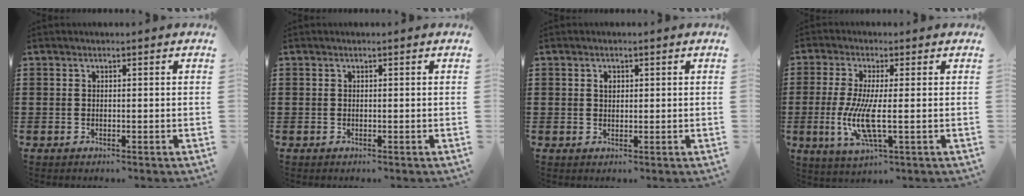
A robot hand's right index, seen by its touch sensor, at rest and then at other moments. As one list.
[{"total": 0.0}, {"total": 1.3, "force": [0.4, 0.8, 0.9], "torque": [-0.020, 0.005, 0.008]}, {"total": 7.9, "force": [-1.3, 1.4, 7.6], "torque": [-0.165, -0.020, -0.028]}]